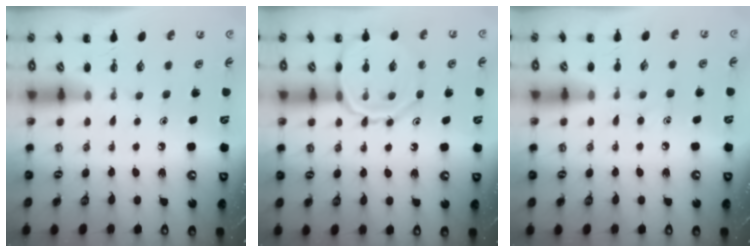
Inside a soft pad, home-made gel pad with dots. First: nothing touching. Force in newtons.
{"total": 11.9, "press": 11.8, "slide": 1.1}
{"total": 4.8, "press": 4.5, "slide": 1.5}